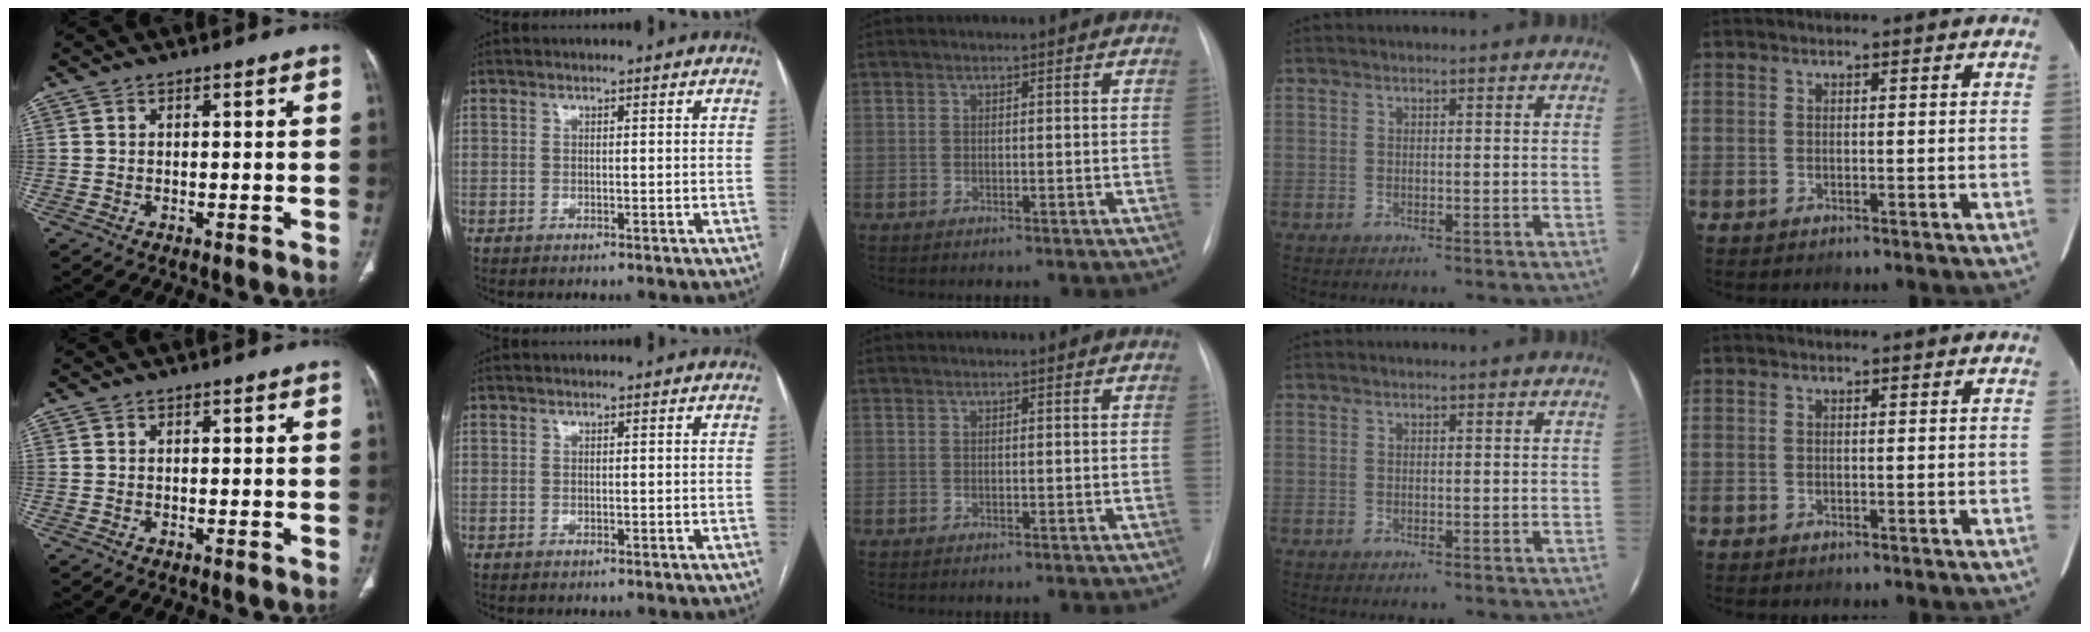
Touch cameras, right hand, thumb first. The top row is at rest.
{}